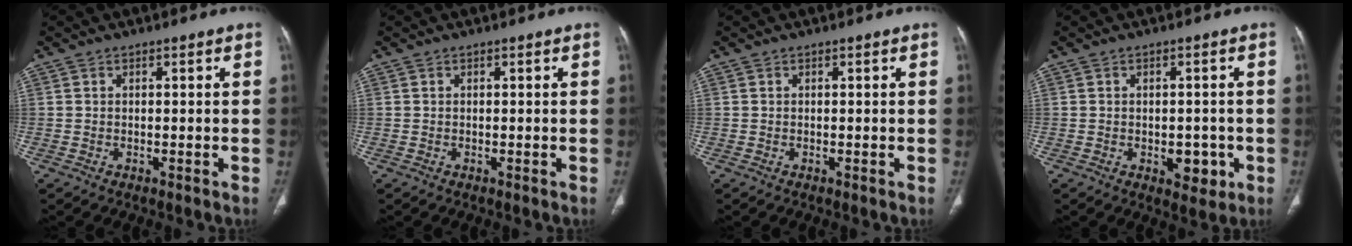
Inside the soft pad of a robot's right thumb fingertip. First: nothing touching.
{"total": 0.0}
{"total": 0.0}
{"total": 4.8, "force": [-1.3, 3.0, 3.5], "torque": [-0.021, 0.001, -0.009]}